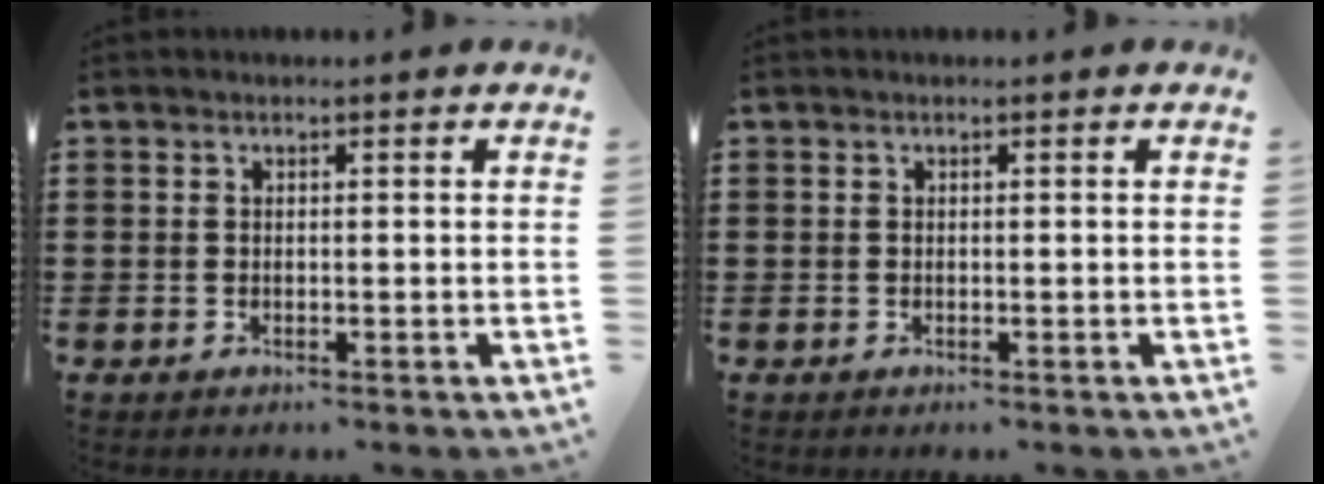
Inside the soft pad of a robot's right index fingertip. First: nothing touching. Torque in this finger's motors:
{"motor_torque": [0.03, 1.02, 0.00, 0.00]}